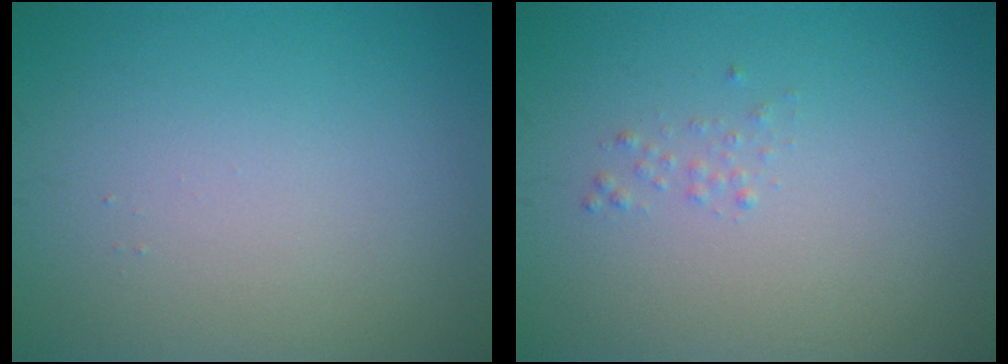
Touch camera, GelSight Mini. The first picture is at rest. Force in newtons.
{"total": 0.6, "press": 0.6, "slide": 0.0}